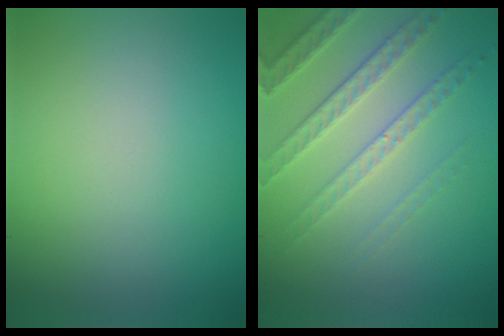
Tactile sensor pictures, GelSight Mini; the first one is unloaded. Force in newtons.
{"total": 3.6, "press": 3.5, "slide": 0.5}